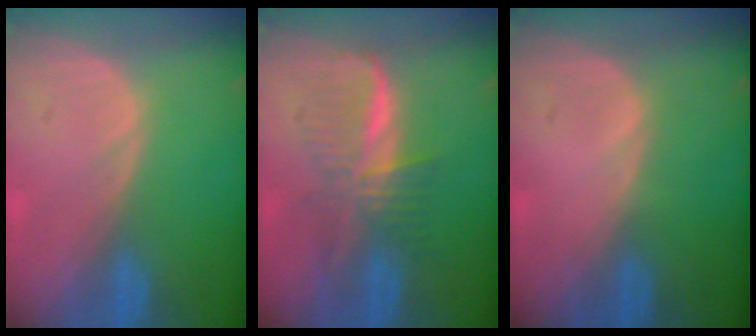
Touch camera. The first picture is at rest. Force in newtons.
{"total": 6.0, "press": 5.9, "slide": 0.7}
{"total": 0.0}